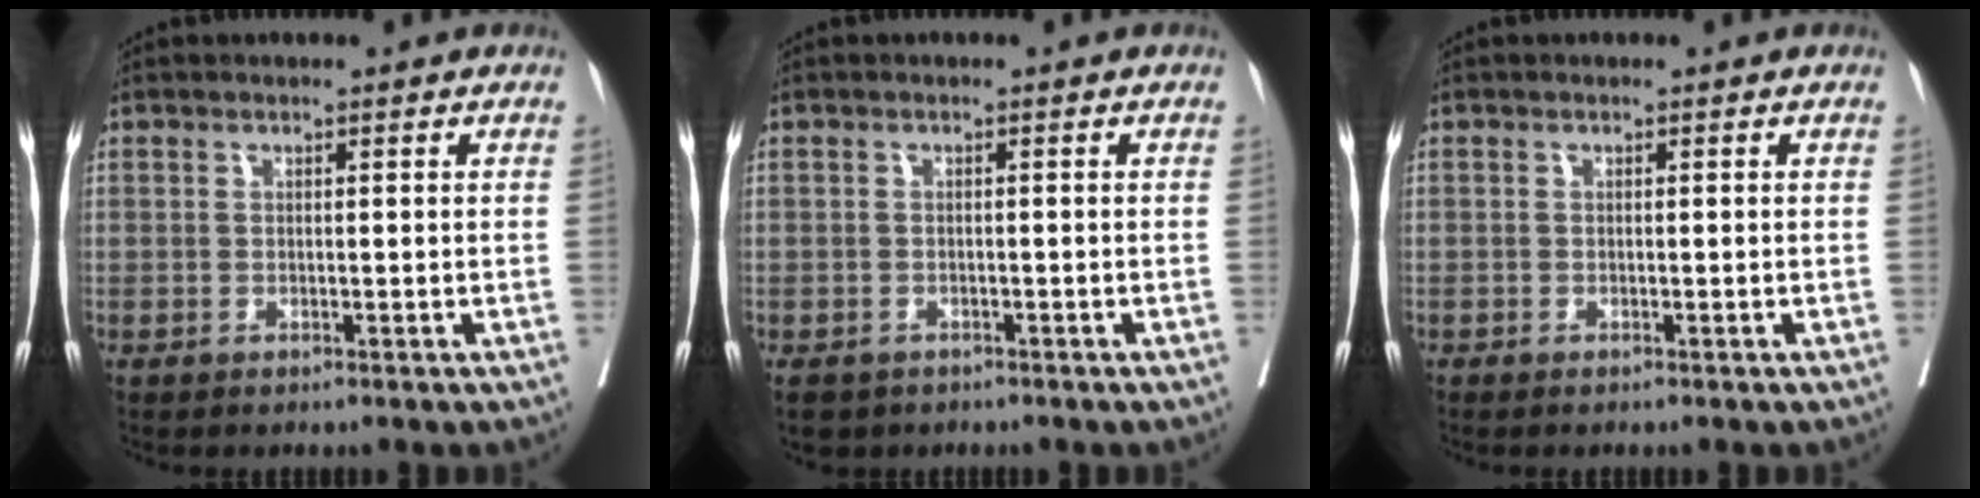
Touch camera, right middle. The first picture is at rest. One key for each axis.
{"total": 4.2, "fx": -2.9, "fy": 2.8, "fz": 1.0, "tx": -0.013, "ty": 0.000, "tz": -0.042}
{"total": 0.0}